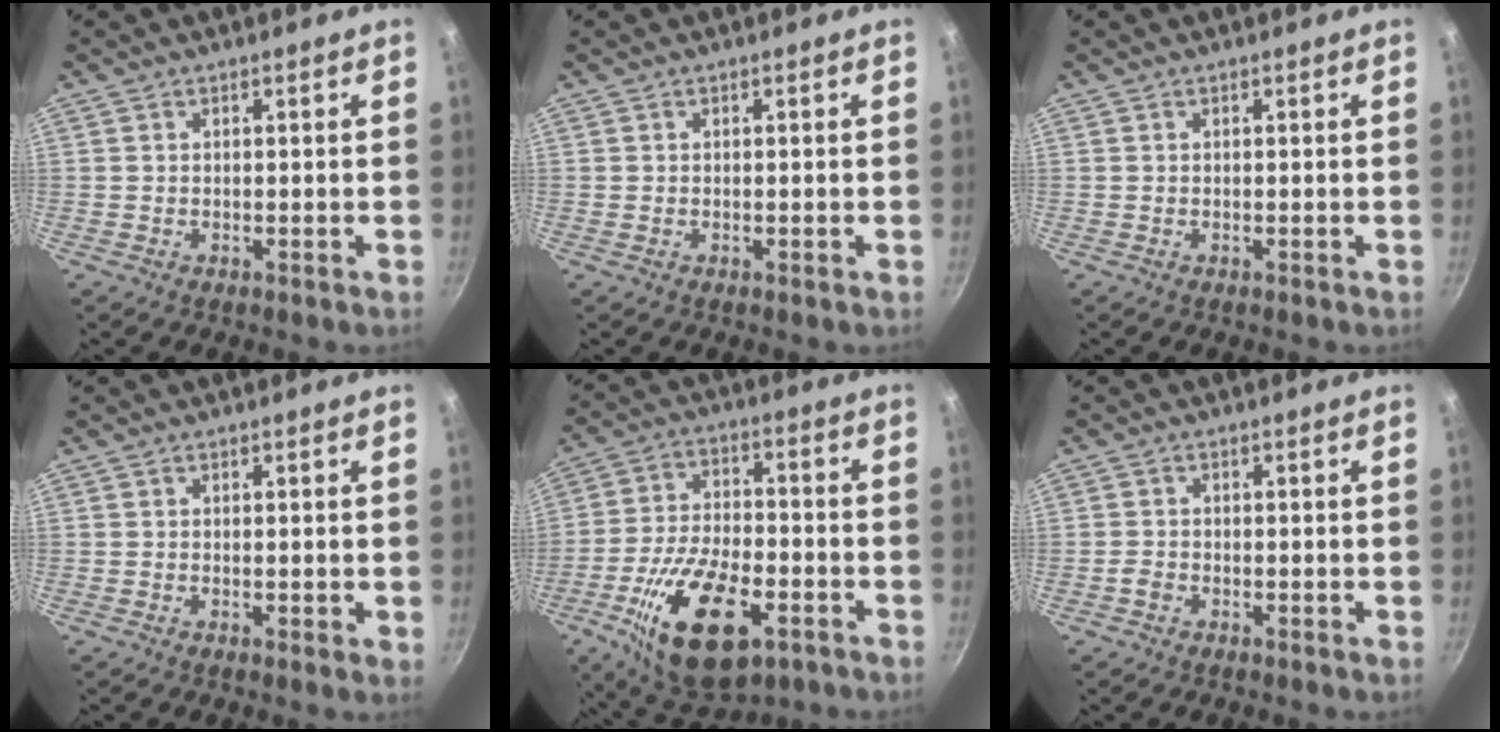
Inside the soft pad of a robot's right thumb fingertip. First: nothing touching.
{"total": 0.0}
{"total": 0.0}
{"total": 1.2, "force": [-0.1, 0.4, 1.2], "torque": [-0.016, -0.003, -0.003]}
{"total": 20.2, "force": [-8.2, 9.8, 15.6], "torque": [-0.271, 0.020, -0.138]}
{"total": 1.3, "force": [-0.9, 0.8, 0.6], "torque": [-0.018, 0.004, -0.022]}